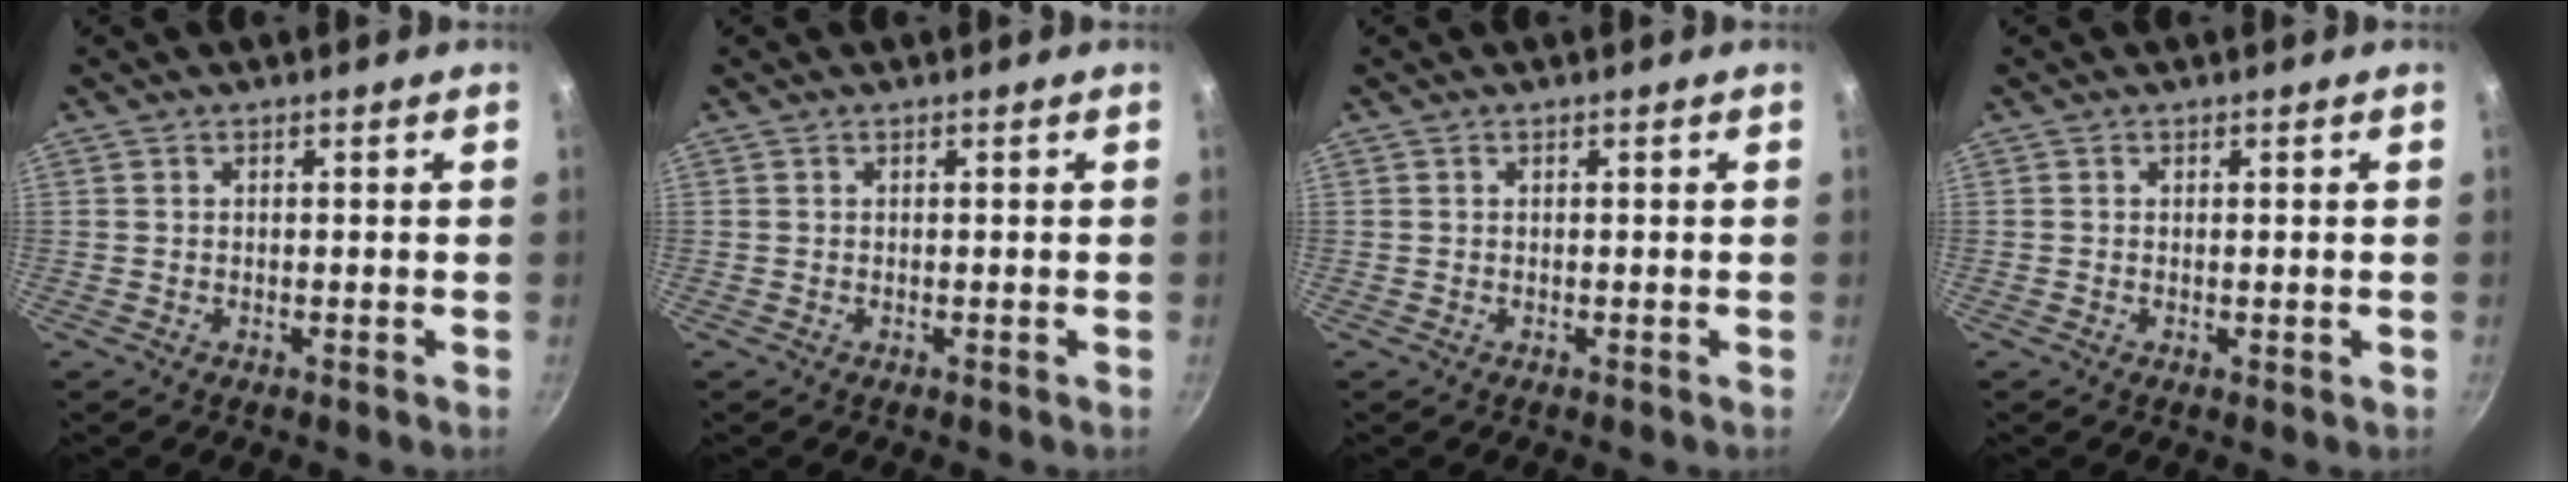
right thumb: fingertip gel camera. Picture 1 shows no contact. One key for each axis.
{"total": 0.0}
{"total": 0.0}
{"total": 0.5, "fx": 0.0, "fy": 0.1, "fz": 0.5, "tx": -0.007, "ty": -0.001, "tz": 0.000}